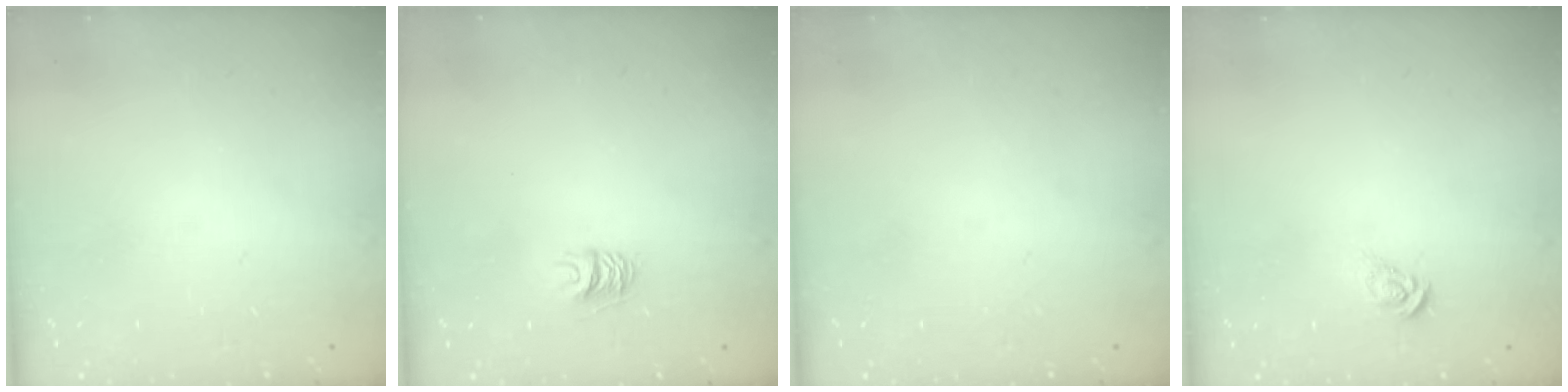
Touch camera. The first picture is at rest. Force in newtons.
{"total": 5.6, "press": 5.6, "slide": 0.5}
{"total": 0.0}
{"total": 5.2, "press": 5.2, "slide": 0.4}